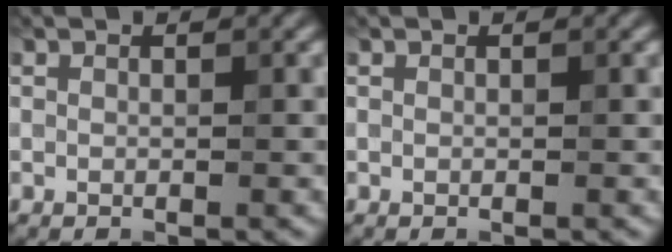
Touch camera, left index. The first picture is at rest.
{"total": 0.0}